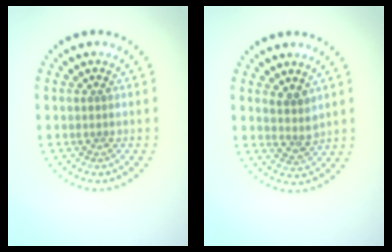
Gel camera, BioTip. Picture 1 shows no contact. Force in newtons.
{"total": 1.9, "press": 1.6, "slide": 1.1}